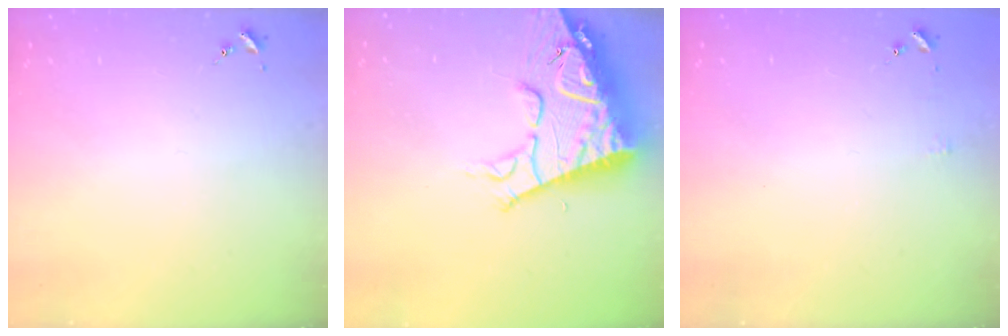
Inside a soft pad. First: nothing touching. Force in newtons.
{"total": 17.5, "press": 17.4, "slide": 1.8}
{"total": 3.3, "press": 3.2, "slide": 0.4}